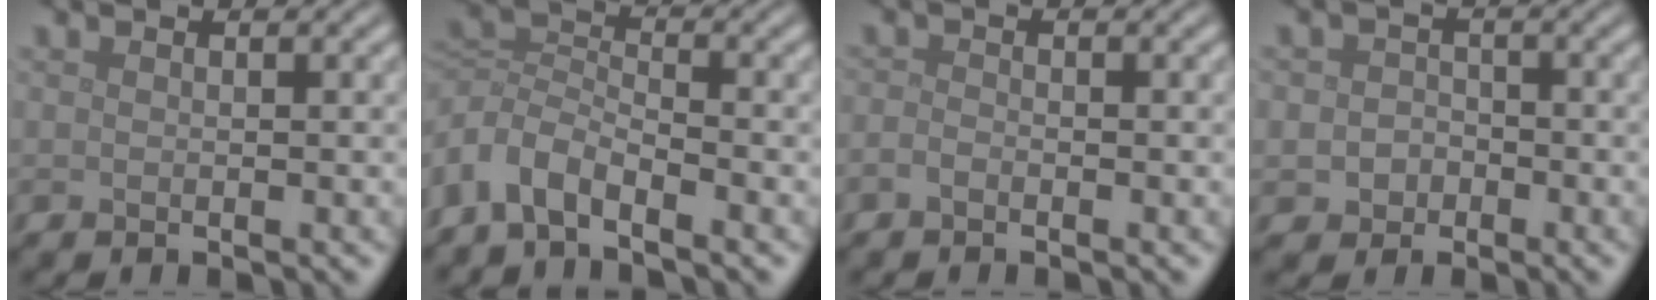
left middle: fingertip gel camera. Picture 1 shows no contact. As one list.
[{"total": 4.5, "force": [-2.8, 2.2, 2.7], "torque": [-0.055, -0.002, -0.070]}, {"total": 0.9, "force": [-0.7, 0.4, 0.5], "torque": [-0.011, -0.001, -0.016]}, {"total": 2.0, "force": [-0.6, 1.8, 0.7], "torque": [-0.002, 0.000, -0.016]}]